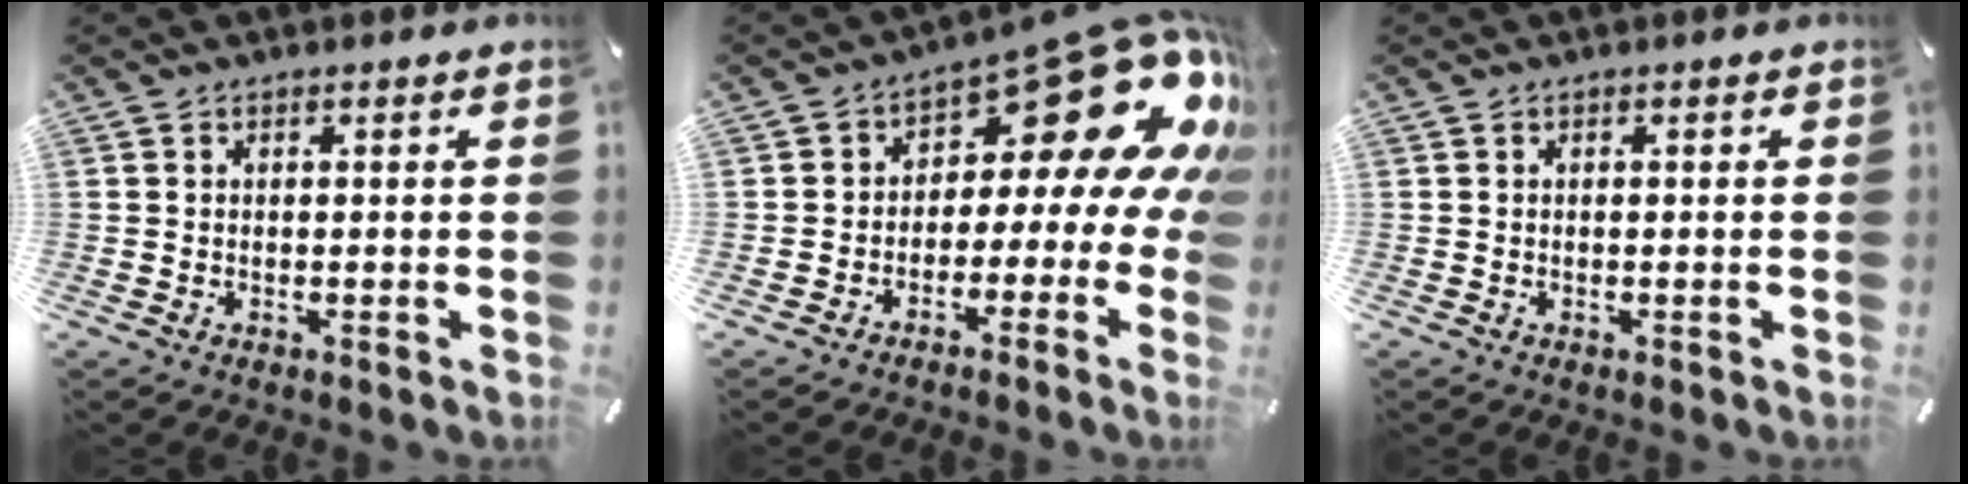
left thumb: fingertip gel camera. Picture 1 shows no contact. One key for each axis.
{"total": 20.9, "fx": 9.0, "fy": 9.8, "fz": 16.1, "tx": -0.202, "ty": -0.073, "tz": 0.149}
{"total": 0.0}